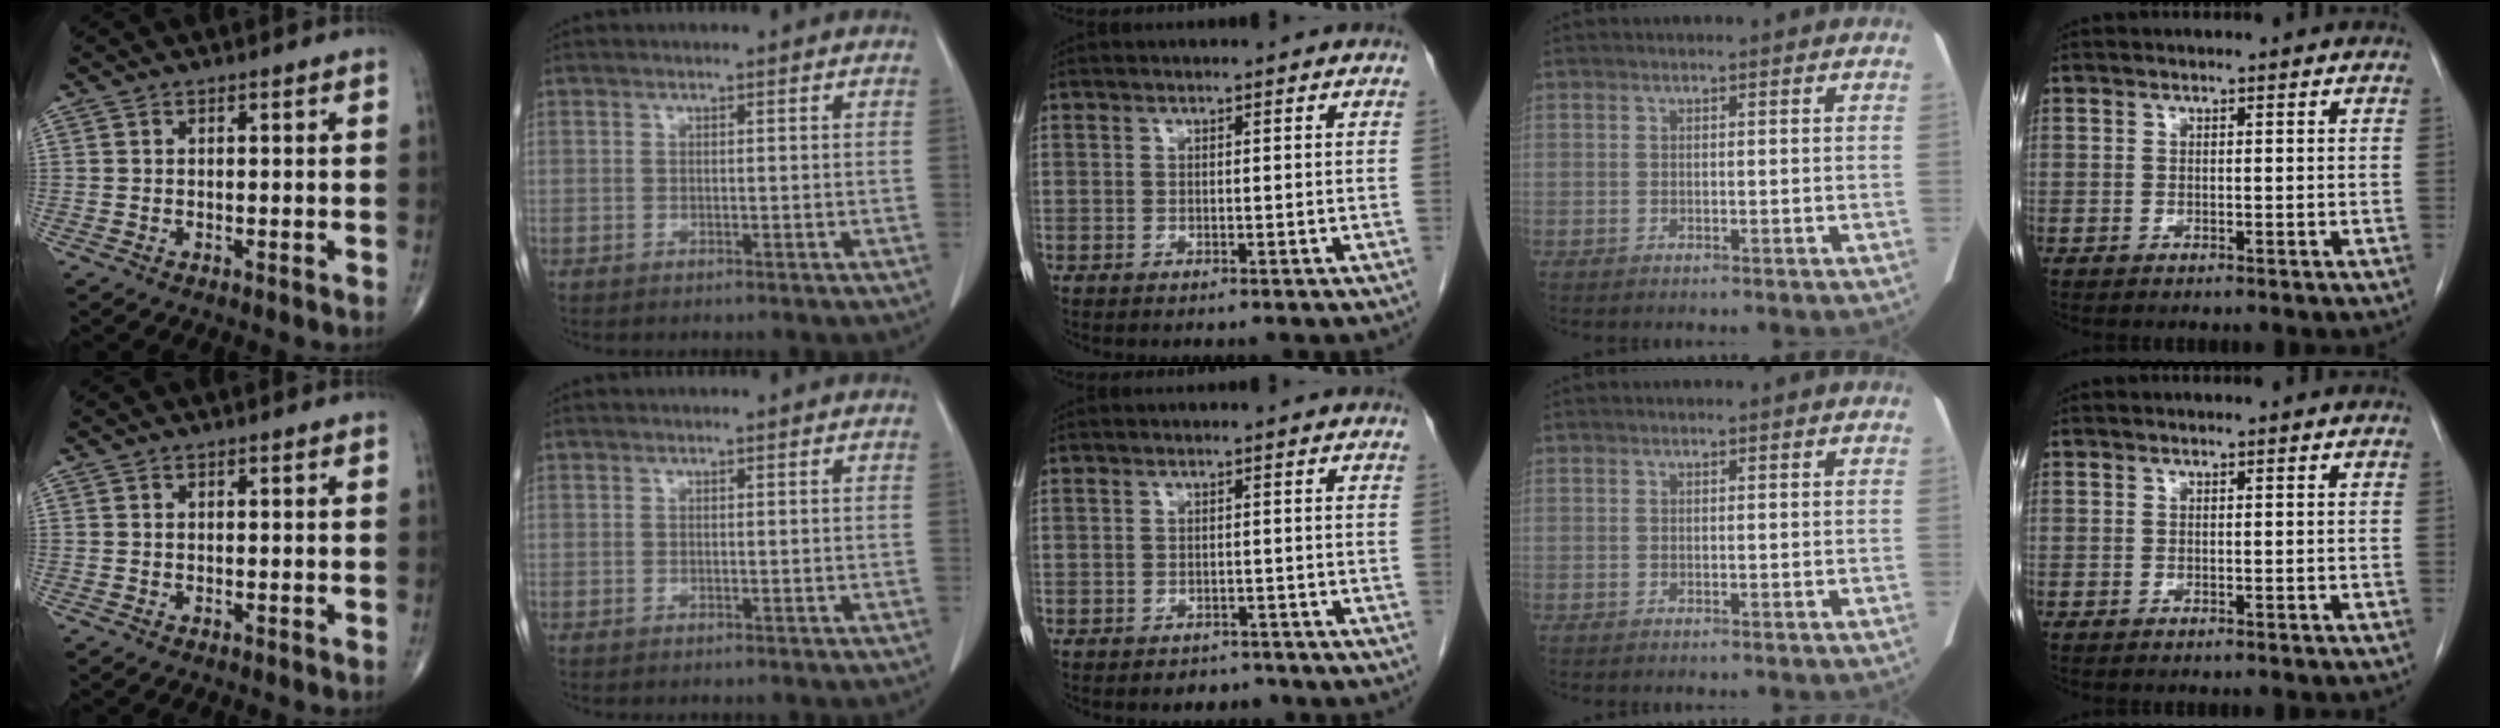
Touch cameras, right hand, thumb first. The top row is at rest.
{"middle": {"total": 2.2, "force": [-1.8, 1.2, 0.2], "torque": [-0.006, 0.004, -0.025]}}